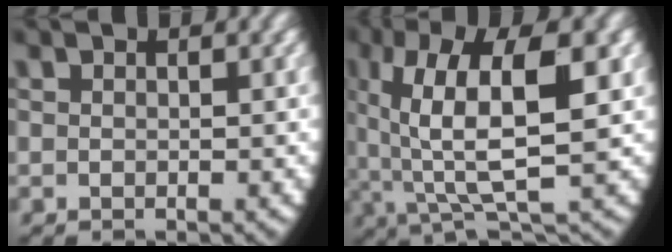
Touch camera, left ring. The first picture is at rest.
{"total": 10.3, "force": [1.2, 4.9, 8.9], "torque": [-0.156, -0.009, 0.027]}